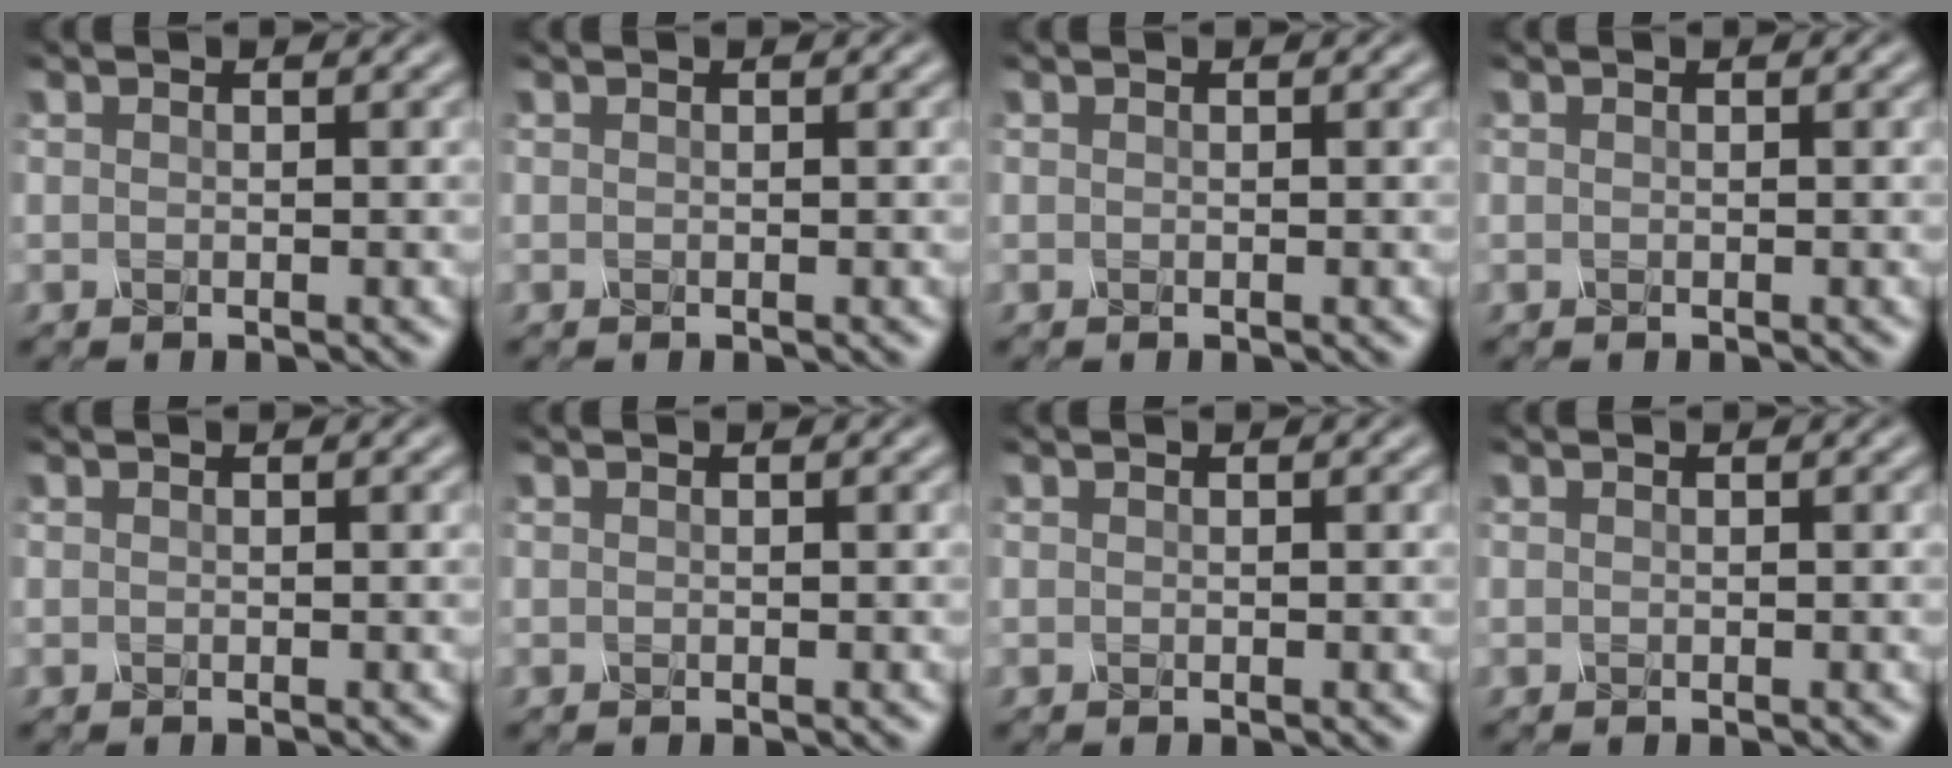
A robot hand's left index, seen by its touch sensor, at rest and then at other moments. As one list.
[{"total": 0.0}, {"total": 0.0}, {"total": 0.0}, {"total": 0.0}, {"total": 0.0}, {"total": 0.0}, {"total": 0.0}]